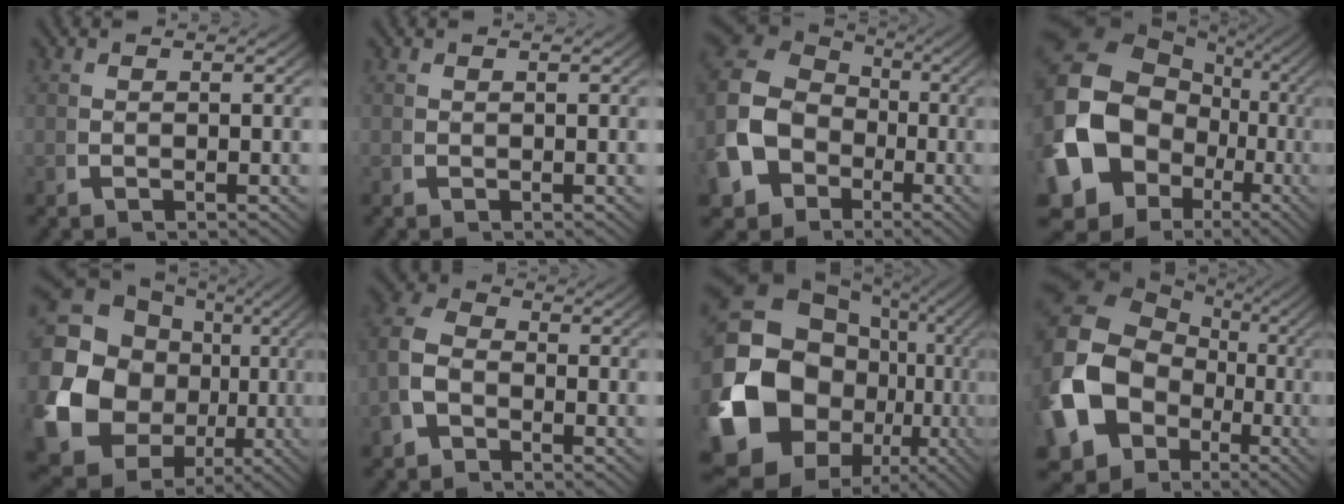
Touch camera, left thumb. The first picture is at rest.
{"total": 0.0}
{"total": 10.4, "force": [-0.3, 9.1, 5.2], "torque": [-0.123, -0.036, 0.009]}
{"total": 20.0, "force": [-2.0, 16.1, 11.6], "torque": [-0.250, -0.093, 0.002]}
{"total": 17.9, "force": [-2.0, 15.7, 8.4], "torque": [-0.238, -0.088, -0.009]}
{"total": 4.6, "force": [-0.1, 4.1, 2.1], "torque": [-0.044, -0.012, -0.006]}
{"total": 21.4, "force": [-2.1, 16.7, 13.3], "torque": [-0.286, -0.076, -0.011]}
{"total": 16.0, "force": [-1.4, 13.0, 9.2], "torque": [-0.214, -0.076, 0.010]}